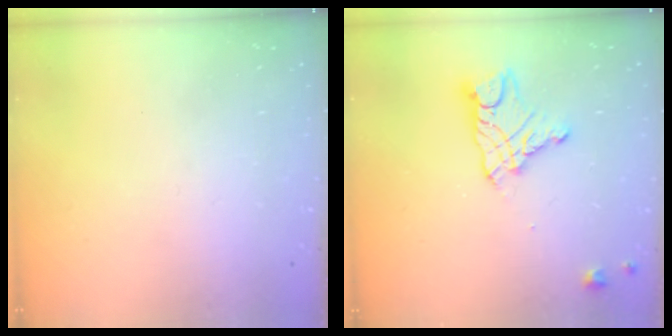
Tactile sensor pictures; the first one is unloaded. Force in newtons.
{"total": 12.6, "press": 12.5, "slide": 1.1}